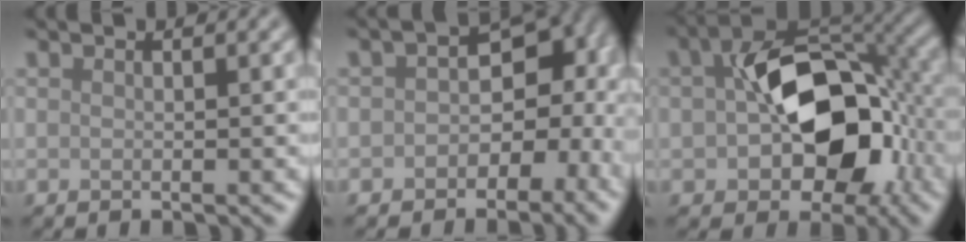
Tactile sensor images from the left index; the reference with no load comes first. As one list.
[{"total": 6.3, "force": [-1.2, 4.2, 4.6], "torque": [-0.027, 0.010, -0.031]}, {"total": 11.8, "force": [-1.1, 7.3, 9.2], "torque": [-0.134, 0.000, -0.015]}]